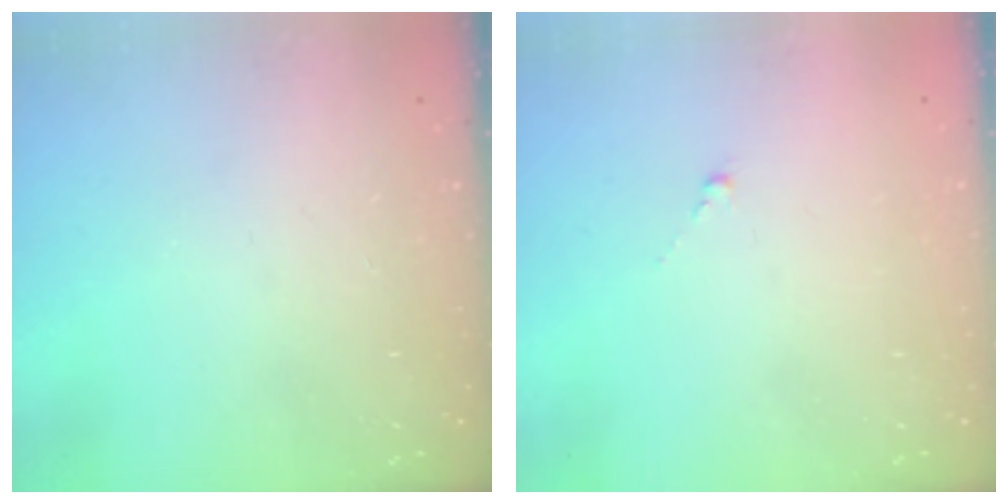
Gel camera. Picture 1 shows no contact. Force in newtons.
{"total": 0.0}